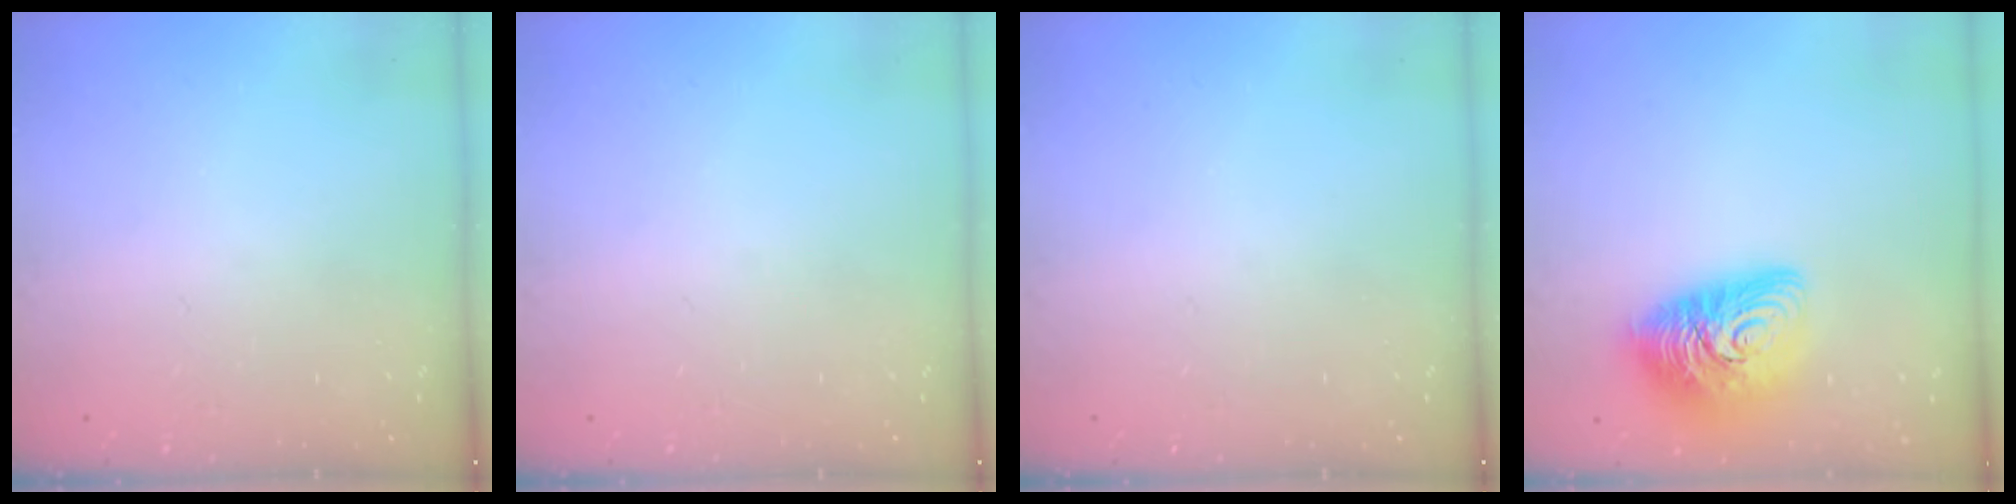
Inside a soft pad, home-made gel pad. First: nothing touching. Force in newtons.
{"total": 0.0}
{"total": 0.0}
{"total": 15.6, "press": 15.5, "slide": 1.1}